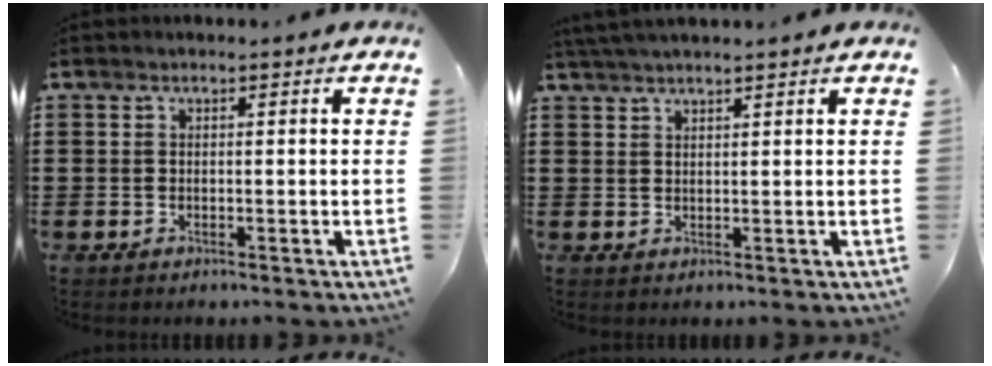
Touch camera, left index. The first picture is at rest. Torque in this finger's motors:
{"motor_torque": [1.11, -1.03, 0.64, 0.12]}